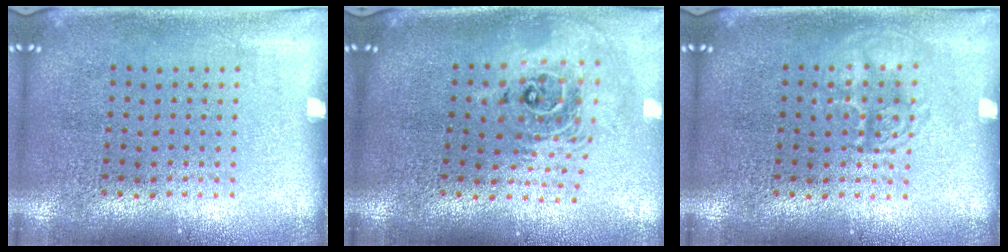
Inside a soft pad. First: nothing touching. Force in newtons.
{"total": 2.2, "press": 1.7, "slide": 1.5}
{"total": 1.9, "press": 1.9, "slide": 0.3}